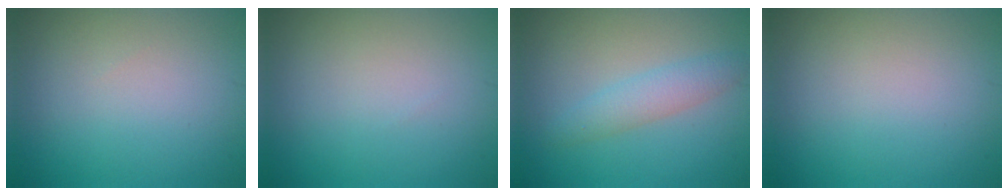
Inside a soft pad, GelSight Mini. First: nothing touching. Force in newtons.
{"total": 0.0}
{"total": 2.5, "press": 2.5, "slide": 0.1}
{"total": 0.0}